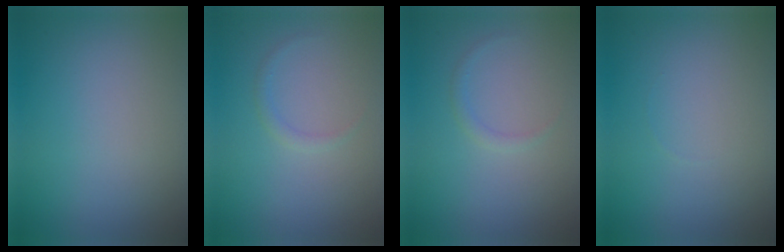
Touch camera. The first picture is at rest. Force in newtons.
{"total": 0.8, "press": 0.8, "slide": 0.2}
{"total": 0.8, "press": 0.8, "slide": 0.2}
{"total": 0.0}